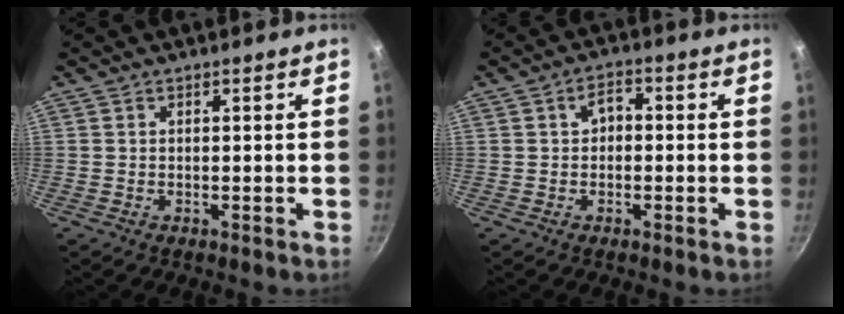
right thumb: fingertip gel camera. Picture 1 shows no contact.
{"total": 3.4, "force": [0.1, 2.4, 2.4], "torque": [-0.022, 0.012, -0.003]}